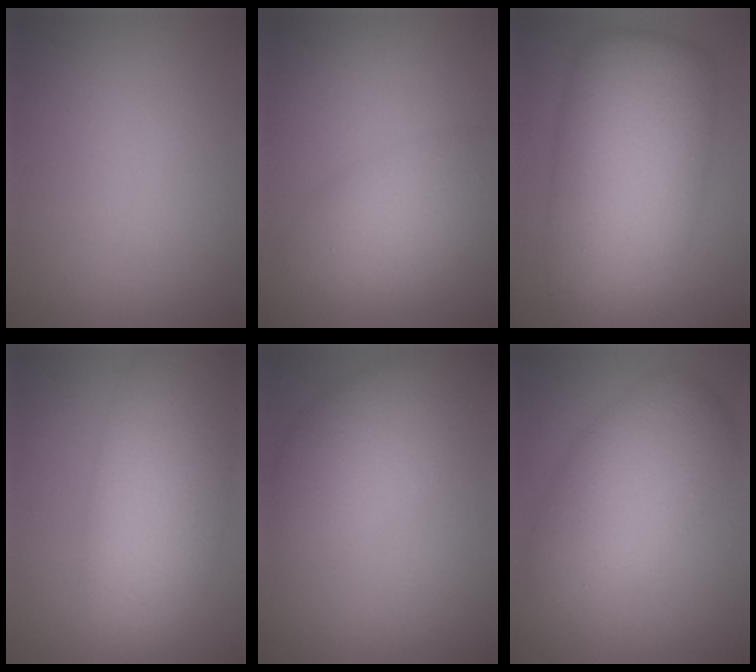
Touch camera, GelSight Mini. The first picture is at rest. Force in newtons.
{"total": 4.5, "press": 4.5, "slide": 0.2}
{"total": 11.4, "press": 11.4, "slide": 0.2}
{"total": 8.1, "press": 8.1, "slide": 0.6}
{"total": 4.3, "press": 4.3, "slide": 0.2}
{"total": 5.8, "press": 5.8, "slide": 0.1}